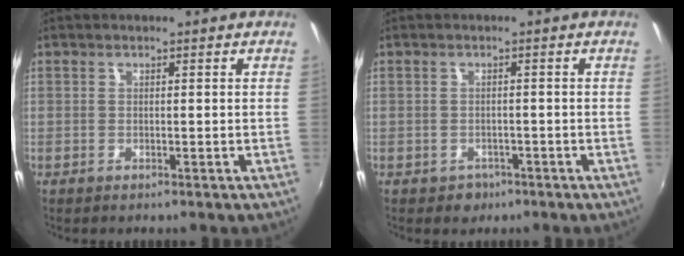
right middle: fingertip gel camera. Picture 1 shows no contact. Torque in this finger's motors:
{"motor_torque": [0.12, -0.12, 0.01, 0.01]}